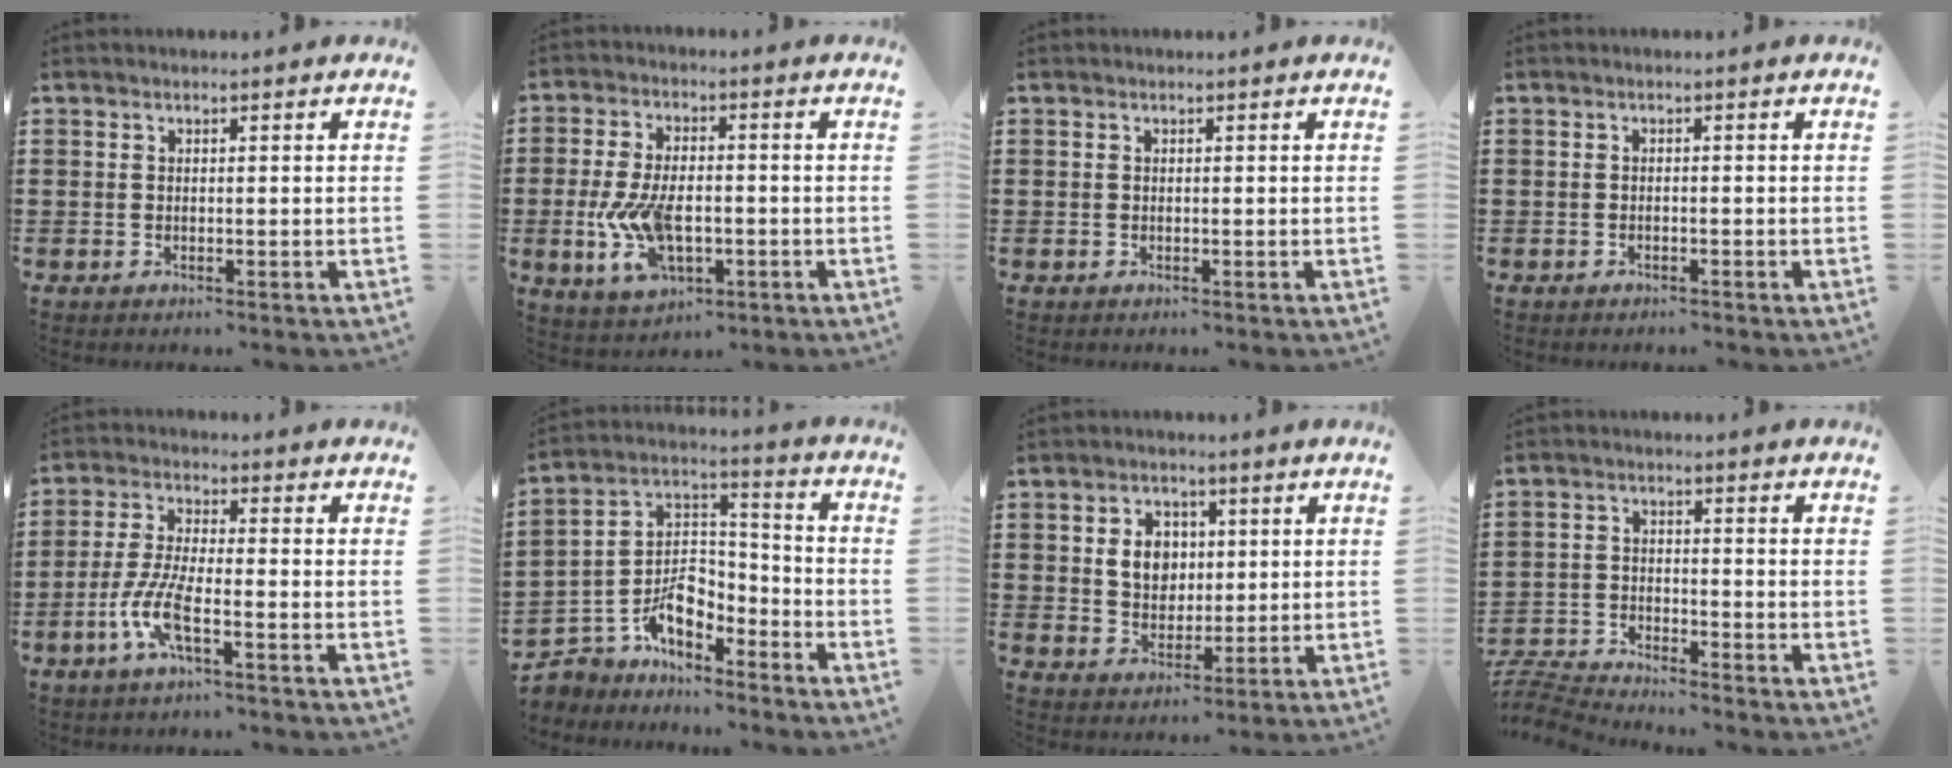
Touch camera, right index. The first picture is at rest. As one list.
[{"total": 9.0, "force": [-2.0, 4.8, 7.3], "torque": [-0.171, -0.004, -0.040]}, {"total": 0.0}, {"total": 0.7, "force": [-0.6, 0.2, 0.1], "torque": [-0.004, -0.001, -0.013]}, {"total": 6.8, "force": [-3.2, 1.4, 5.8], "torque": [-0.142, -0.015, -0.068]}, {"total": 7.9, "force": [-4.5, 5.3, 3.7], "torque": [-0.080, 0.003, -0.084]}, {"total": 5.8, "force": [1.2, 4.7, 3.1], "torque": [-0.071, 0.014, 0.016]}, {"total": 4.4, "force": [-4.4, 0.1, 0.3], "torque": [-0.032, -0.006, -0.098]}]